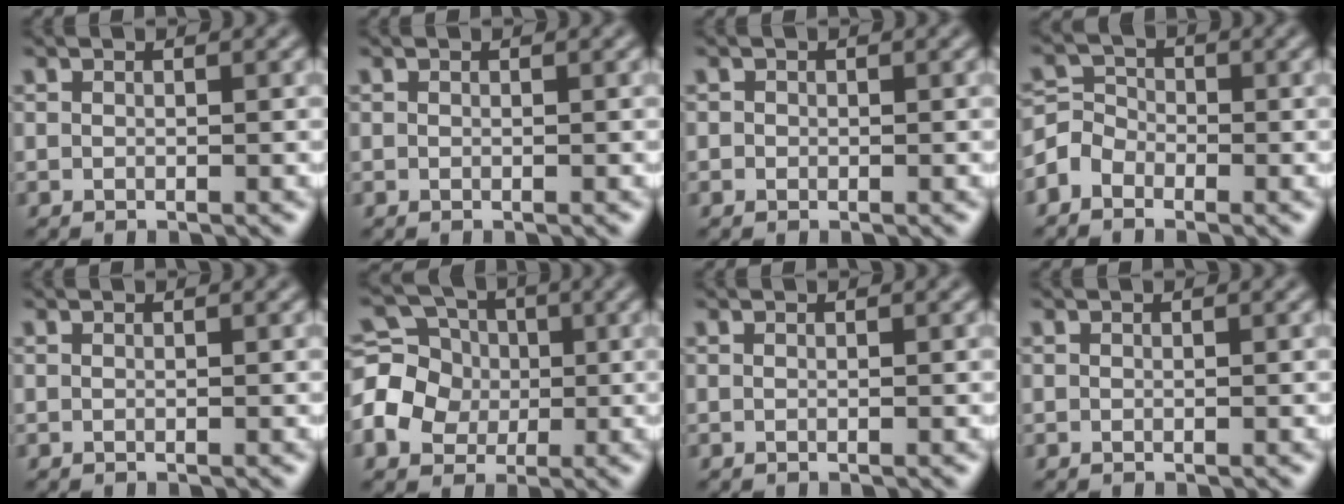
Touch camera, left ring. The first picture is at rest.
{"total": 0.0}
{"total": 0.5, "force": [0.0, 0.5, 0.0], "torque": [0.003, -0.005, -0.003]}
{"total": 2.7, "force": [-1.7, 2.0, 0.7], "torque": [-0.014, 0.006, -0.044]}
{"total": 0.0}
{"total": 7.7, "force": [-0.2, 6.6, 3.8], "torque": [-0.075, 0.021, -0.030]}
{"total": 0.0}
{"total": 0.0}